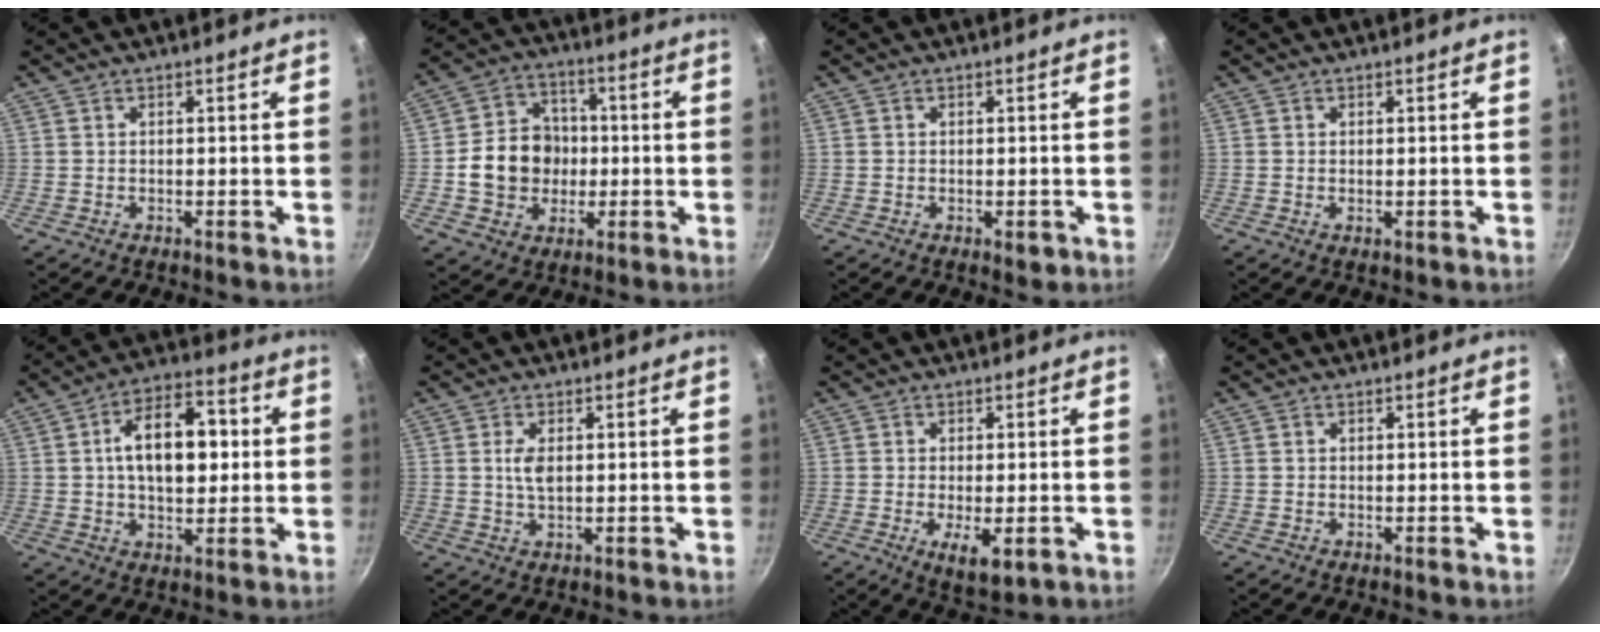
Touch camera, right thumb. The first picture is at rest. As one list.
[{"total": 12.7, "force": [-0.9, 11.1, 6.1], "torque": [-0.073, 0.026, -0.018]}, {"total": 1.8, "force": [-0.6, 1.1, 1.4], "torque": [-0.016, -0.002, -0.009]}, {"total": 0.5, "force": [0.0, 0.2, 0.5], "torque": [-0.008, -0.002, -0.001]}, {"total": 15.0, "force": [2.1, 8.9, 11.9], "torque": [-0.157, 0.019, 0.022]}, {"total": 3.5, "force": [0.6, 1.8, 2.9], "torque": [-0.053, -0.002, 0.013]}, {"total": 6.4, "force": [-1.9, 2.5, 5.6], "torque": [-0.091, -0.010, -0.022]}, {"total": 0.0}]